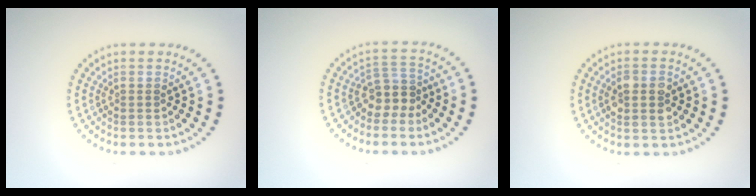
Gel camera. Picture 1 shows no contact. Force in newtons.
{"total": 2.8, "press": 2.2, "slide": 1.7}
{"total": 2.4, "press": 2.4, "slide": 0.3}